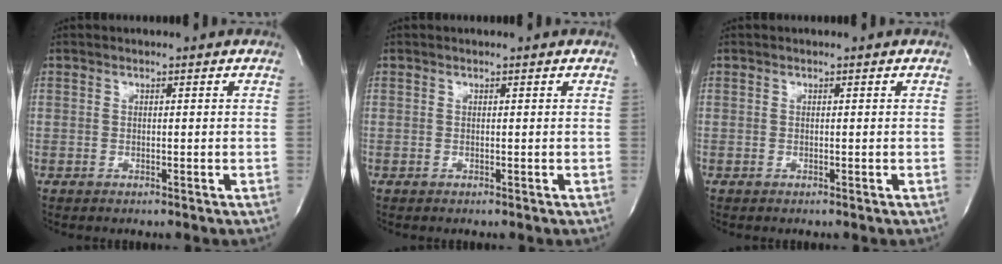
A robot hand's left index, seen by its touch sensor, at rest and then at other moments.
{"total": 0.0}
{"total": 0.0}